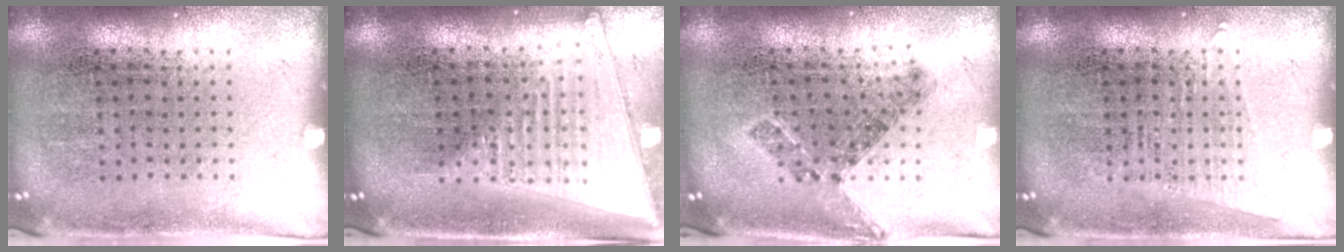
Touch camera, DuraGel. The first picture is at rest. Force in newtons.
{"total": 1.9, "press": 1.7, "slide": 0.9}
{"total": 0.8, "press": 0.7, "slide": 0.3}
{"total": 1.0, "press": 1.0, "slide": 0.1}